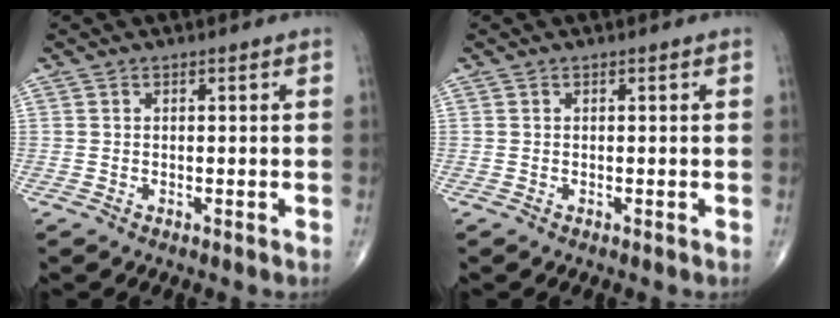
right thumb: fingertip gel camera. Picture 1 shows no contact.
{"total": 0.0}